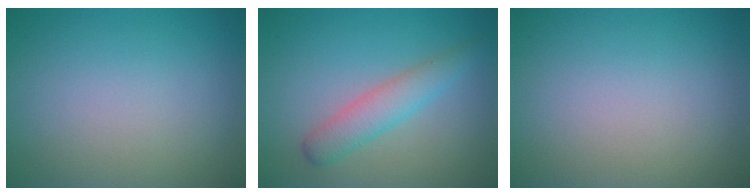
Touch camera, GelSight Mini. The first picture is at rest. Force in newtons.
{"total": 3.1, "press": 3.1, "slide": 0.0}
{"total": 0.0}